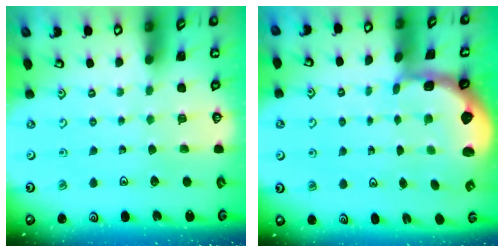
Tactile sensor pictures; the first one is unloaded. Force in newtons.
{"total": 2.4, "press": 1.7, "slide": 1.7}